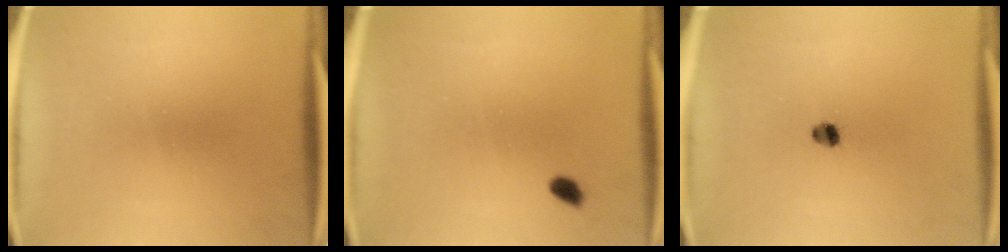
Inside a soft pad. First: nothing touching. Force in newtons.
{"total": 1.5}
{"total": 2.3}